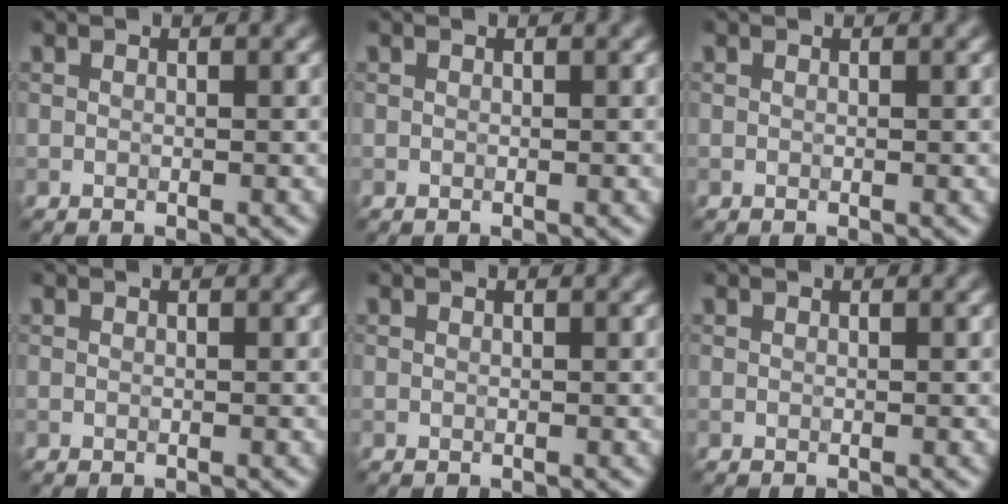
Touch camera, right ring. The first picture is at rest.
{"total": 0.0}
{"total": 0.0}
{"total": 0.0}
{"total": 0.0}
{"total": 0.0}